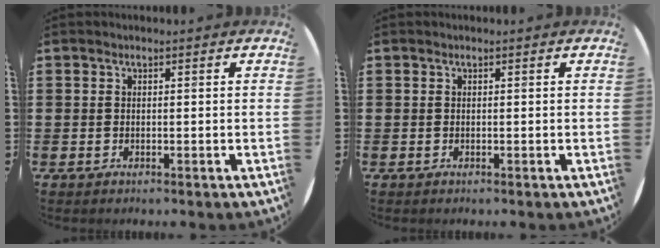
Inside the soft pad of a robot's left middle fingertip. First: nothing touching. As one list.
[{"total": 0.0}]